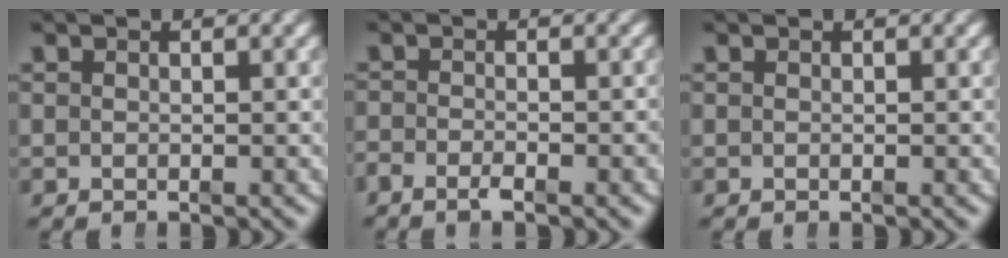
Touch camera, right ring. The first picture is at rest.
{"total": 1.7, "force": [-1.5, 0.3, 0.8], "torque": [-0.007, -0.001, -0.029]}
{"total": 0.0}